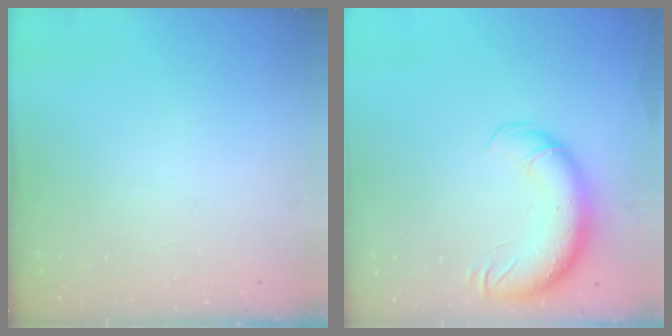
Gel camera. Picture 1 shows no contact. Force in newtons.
{"total": 13.7, "press": 13.2, "slide": 3.5}